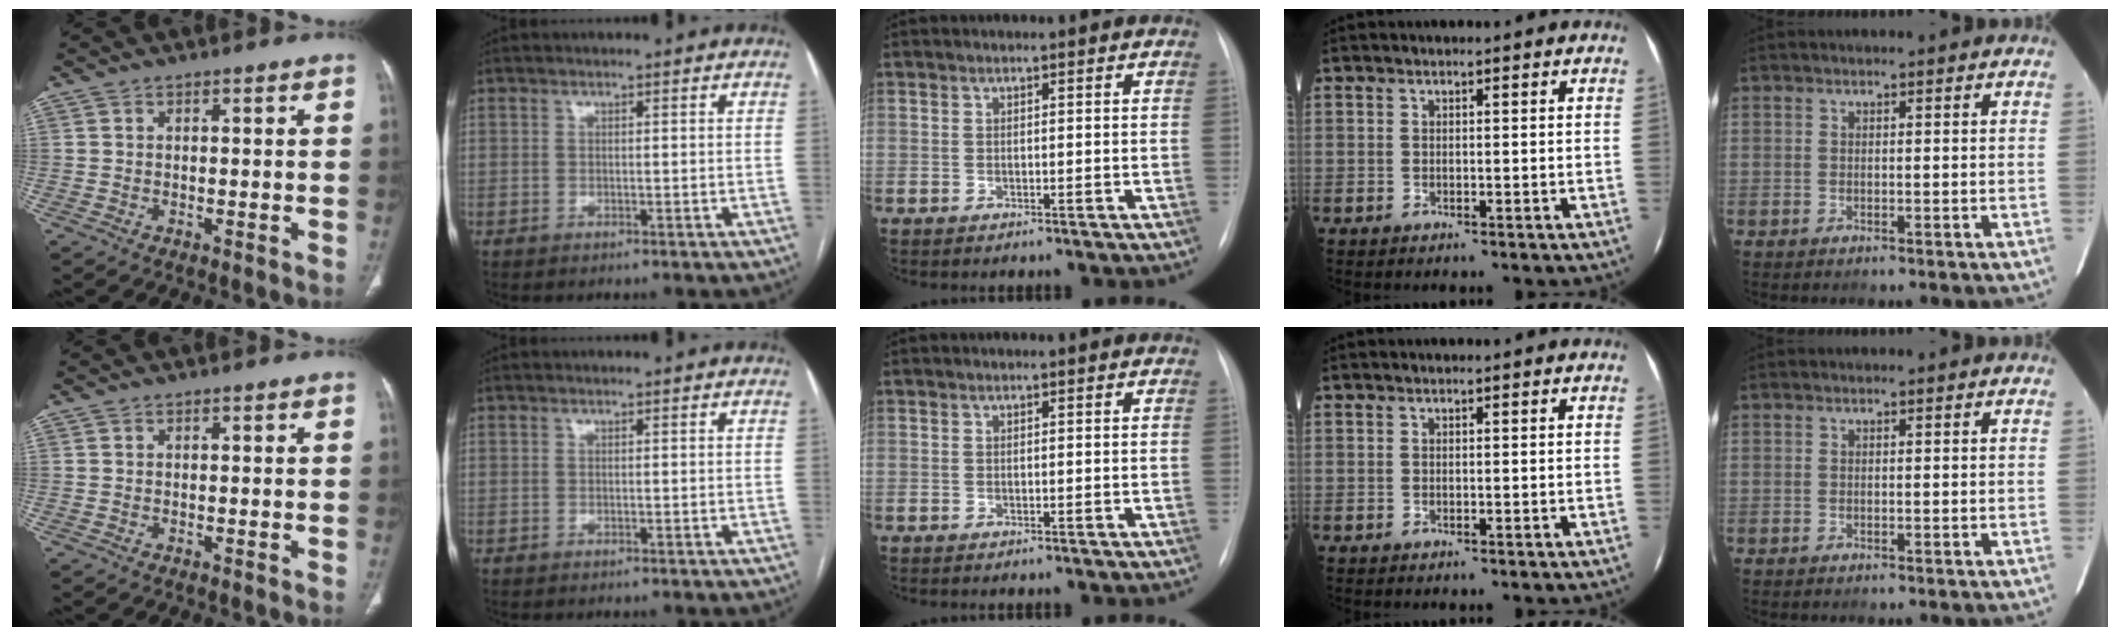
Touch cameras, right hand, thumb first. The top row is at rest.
{}